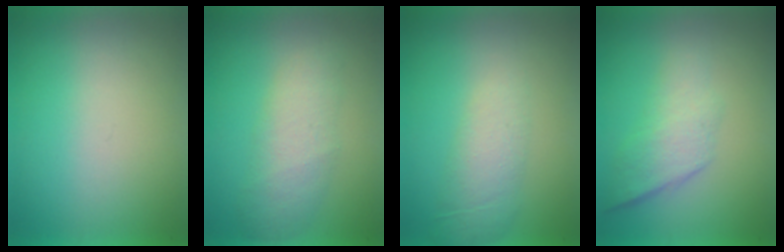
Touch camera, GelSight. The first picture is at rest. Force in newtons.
{"total": 2.6}
{"total": 2.0}
{"total": 2.2}